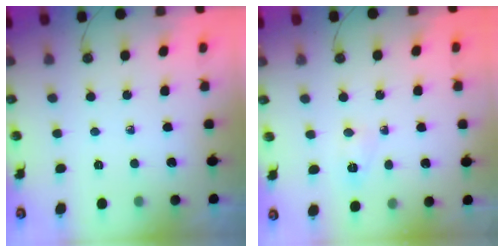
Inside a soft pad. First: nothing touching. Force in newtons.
{"total": 3.4, "press": 3.4, "slide": 0.6}